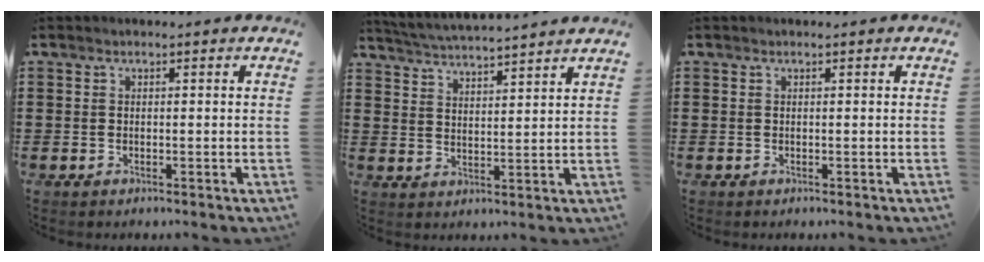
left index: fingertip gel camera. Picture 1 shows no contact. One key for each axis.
{"total": 4.2, "fx": 4.0, "fy": -1.0, "fz": 0.3, "tx": -0.022, "ty": -0.026, "tz": 0.069}
{"total": 0.0}